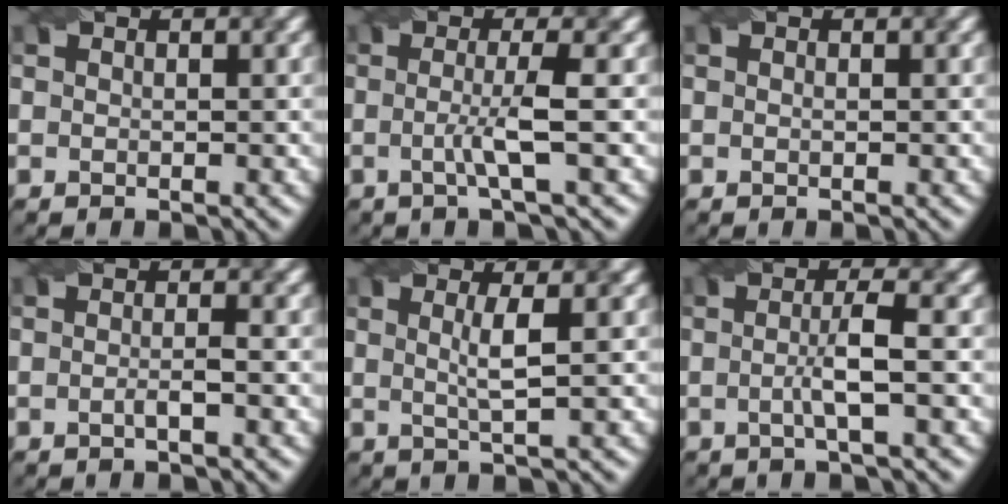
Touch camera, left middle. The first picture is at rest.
{"total": 3.4, "force": [-0.4, 0.5, 3.4], "torque": [-0.061, -0.007, -0.011]}
{"total": 0.0}
{"total": 1.4, "force": [-0.5, 0.2, 1.3], "torque": [-0.023, -0.002, -0.010]}
{"total": 2.8, "force": [0.4, 0.4, 2.7], "torque": [-0.050, 0.000, 0.006]}
{"total": 3.1, "force": [-0.3, 0.4, 3.1], "torque": [-0.056, -0.003, -0.008]}